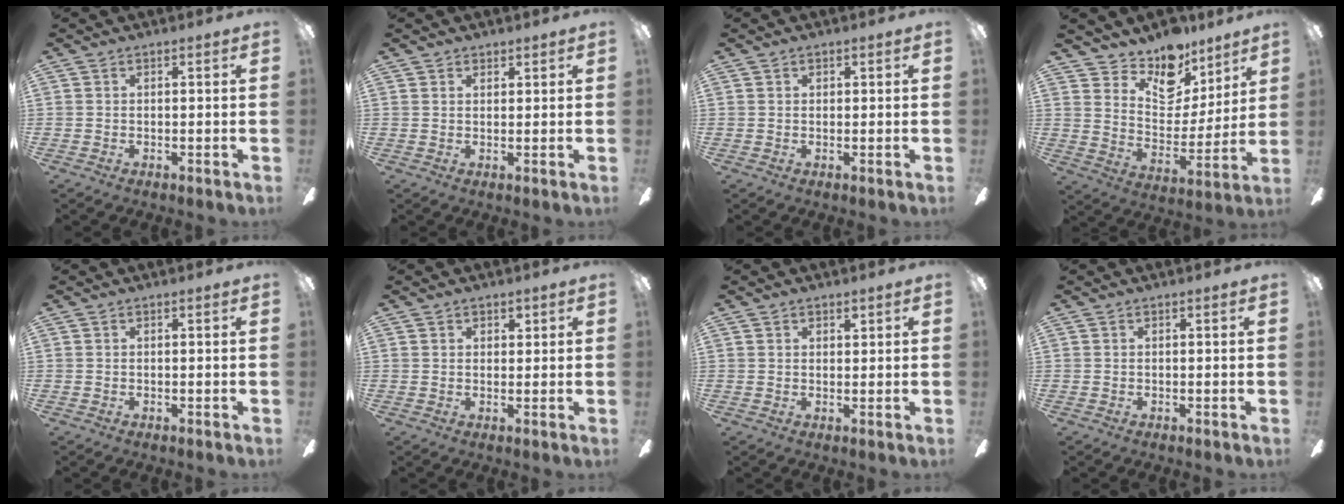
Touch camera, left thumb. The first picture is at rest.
{"total": 1.7, "force": [1.5, 0.9, -0.1], "torque": [0.010, -0.004, 0.028]}
{"total": 0.7, "force": [0.4, 0.5, 0.2], "torque": [-0.004, 0.002, 0.008]}
{"total": 13.4, "force": [11.1, 6.6, 3.6], "torque": [-0.065, -0.092, 0.205]}
{"total": 0.0}
{"total": 1.9, "force": [1.2, 1.3, 0.5], "torque": [0.004, -0.003, 0.018]}
{"total": 1.6, "force": [1.2, 0.9, 0.5], "torque": [-0.004, 0.000, 0.020]}
{"total": 0.0}